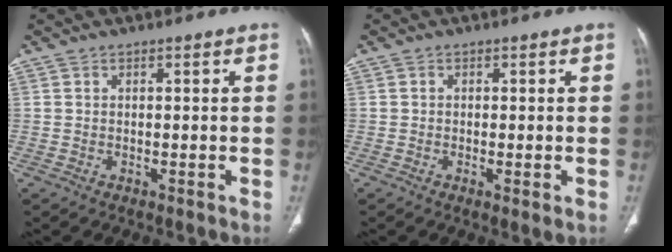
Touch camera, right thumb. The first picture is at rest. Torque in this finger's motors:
{"motor_torque": [-0.02, 0.01, -0.06, -0.13, -0.02]}